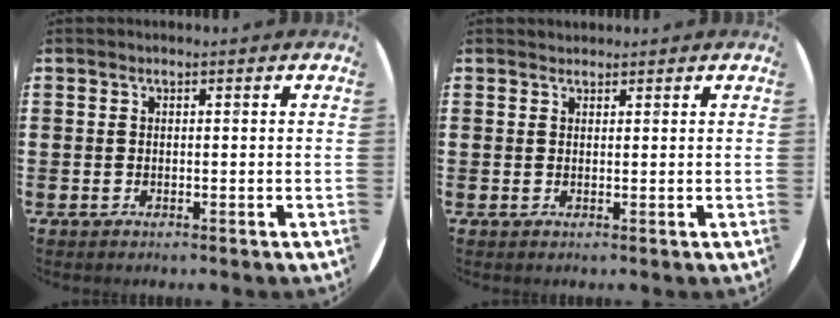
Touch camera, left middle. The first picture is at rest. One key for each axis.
{"total": 0.8, "fx": 0.8, "fy": 0.2, "fz": -0.1, "tx": 0.008, "ty": -0.002, "tz": 0.014}